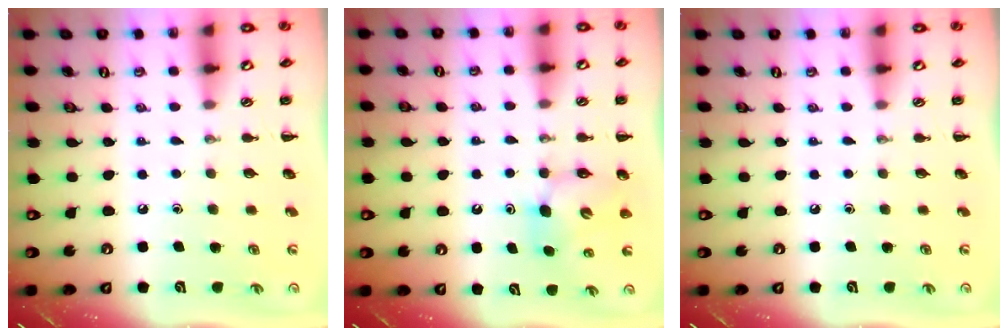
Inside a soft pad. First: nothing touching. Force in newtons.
{"total": 6.1, "press": 6.1, "slide": 0.7}
{"total": 0.0}